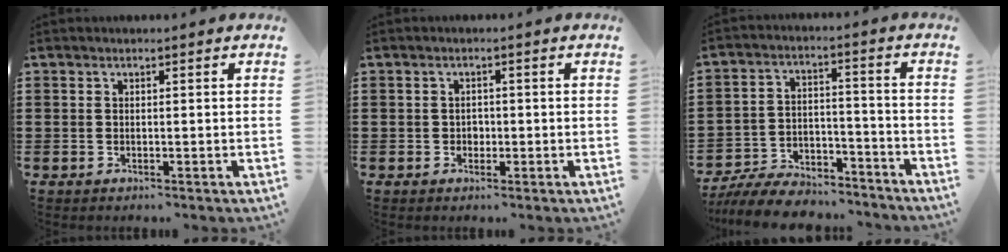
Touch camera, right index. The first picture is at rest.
{"total": 1.2, "force": [-0.2, 1.0, 0.6], "torque": [-0.014, 0.003, -0.006]}
{"total": 8.1, "force": [-7.7, 1.9, 1.8], "torque": [-0.031, 0.026, -0.147]}